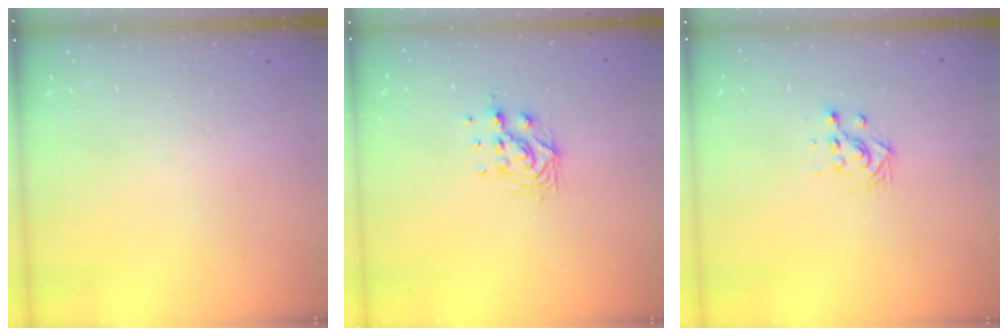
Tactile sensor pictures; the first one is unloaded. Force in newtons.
{"total": 8.6, "press": 8.6, "slide": 0.7}
{"total": 3.8, "press": 3.8, "slide": 0.3}